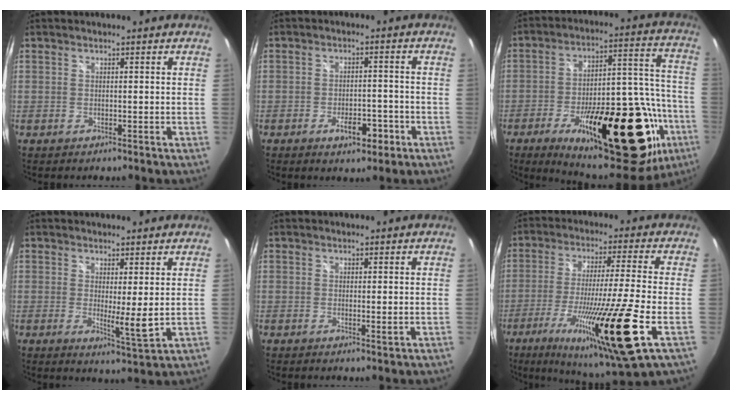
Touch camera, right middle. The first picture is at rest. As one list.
[{"total": 4.0, "force": [-2.0, 2.0, 2.8], "torque": [-0.052, -0.005, -0.027]}, {"total": 34.8, "force": [-16.1, 13.1, 27.9], "torque": [-0.399, 0.020, -0.227]}, {"total": 5.2, "force": [1.1, 0.6, 5.1], "torque": [-0.077, -0.014, 0.017]}, {"total": 1.1, "force": [0.1, -0.1, 1.0], "torque": [-0.017, -0.002, -0.001]}, {"total": 22.0, "force": [-9.1, 0.0, 20.0], "torque": [-0.370, -0.068, -0.154]}]